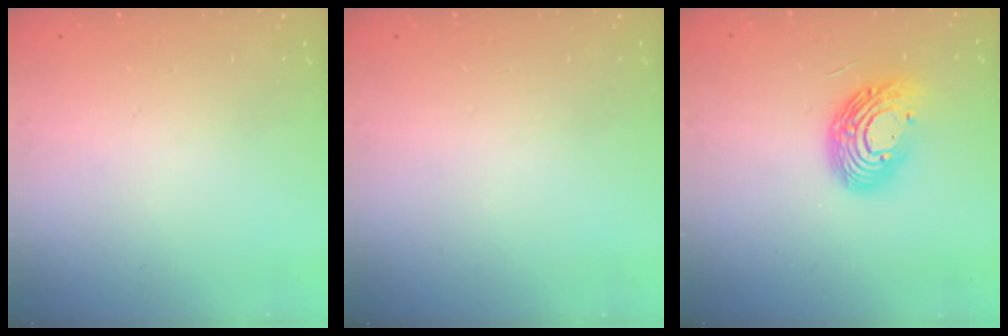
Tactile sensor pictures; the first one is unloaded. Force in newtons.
{"total": 0.0}
{"total": 13.7, "press": 13.7, "slide": 0.5}